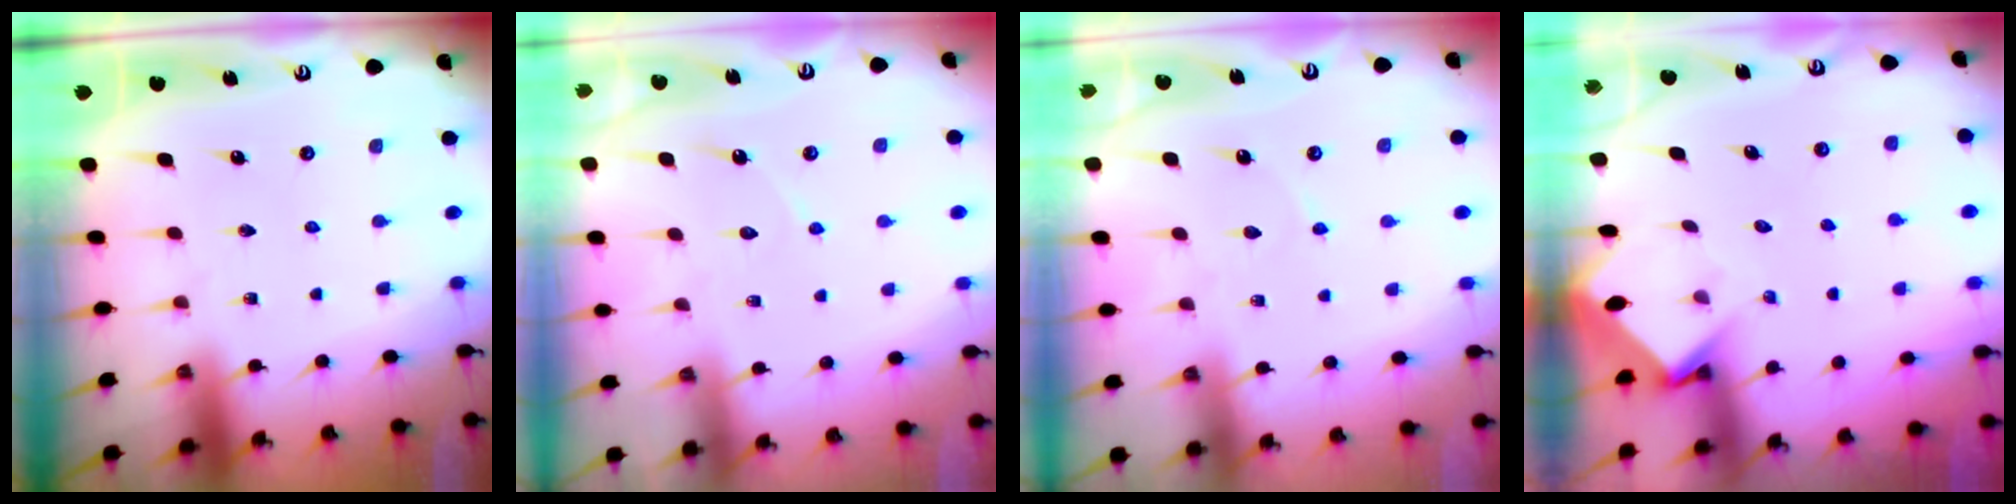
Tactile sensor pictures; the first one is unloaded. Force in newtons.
{"total": 5.1, "press": 5.1, "slide": 0.2}
{"total": 2.6, "press": 2.5, "slide": 0.3}
{"total": 3.6, "press": 3.6, "slide": 0.3}